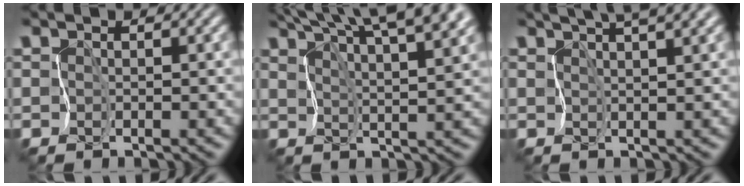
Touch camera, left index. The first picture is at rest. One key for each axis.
{"total": 13.0, "fx": 9.1, "fy": 4.1, "fz": 8.3, "tx": -0.119, "ty": 0.039, "tz": 0.110}
{"total": 6.9, "fx": 4.8, "fy": 1.9, "fz": 4.5, "tx": -0.066, "ty": 0.025, "tz": 0.063}